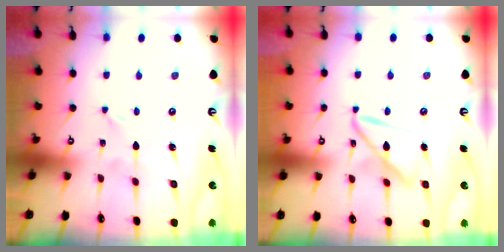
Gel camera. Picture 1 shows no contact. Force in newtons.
{"total": 12.7, "press": 12.7, "slide": 1.3}